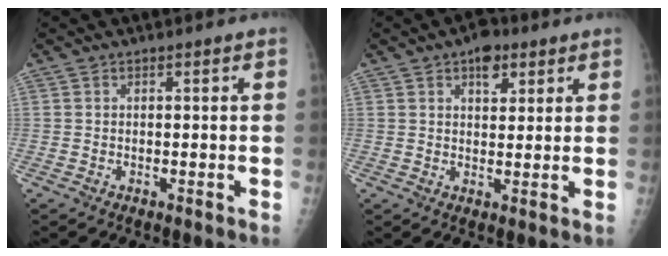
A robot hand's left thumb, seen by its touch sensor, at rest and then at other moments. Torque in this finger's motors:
{"motor_torque": [0.48, 0.45, 0.31, -0.36, 0.05]}